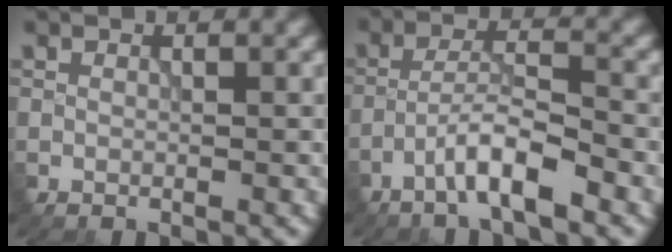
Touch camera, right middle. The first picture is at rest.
{"total": 4.4, "force": [-2.7, 0.6, 3.4], "torque": [-0.061, 0.015, -0.056]}